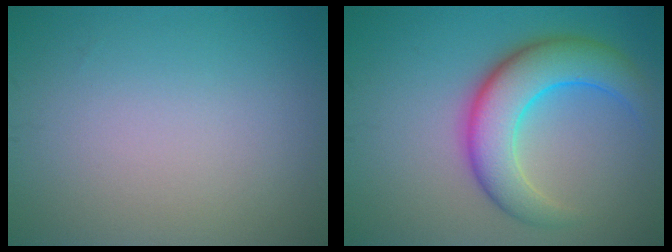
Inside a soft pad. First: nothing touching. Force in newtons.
{"total": 7.2, "press": 7.2, "slide": 0.1}